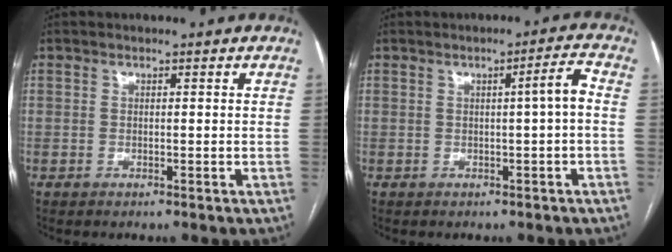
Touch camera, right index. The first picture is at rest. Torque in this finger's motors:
{"motor_torque": [0.38, -0.02, 0.17, 0.05]}